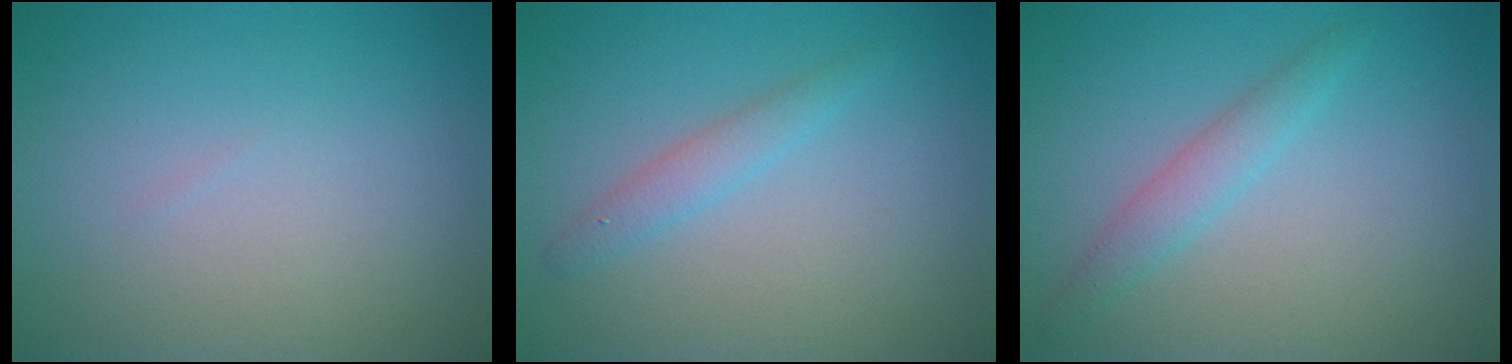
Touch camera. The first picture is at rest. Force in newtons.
{"total": 1.6, "press": 1.6, "slide": 0.1}
{"total": 2.0, "press": 2.0, "slide": 0.1}